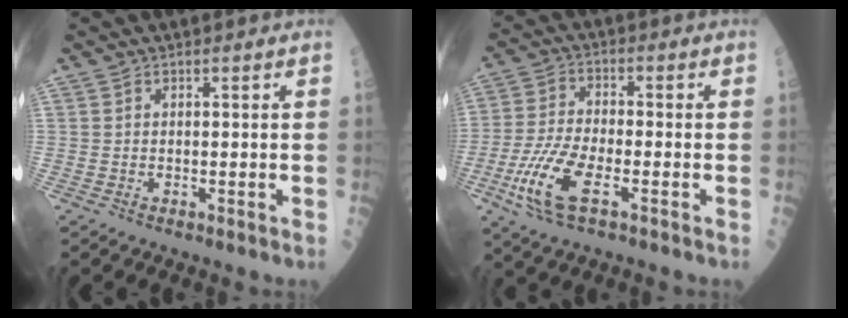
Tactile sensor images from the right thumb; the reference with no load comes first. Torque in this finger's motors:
{"motor_torque": [2.71, 2.29, 1.12, -0.57, 0.15]}